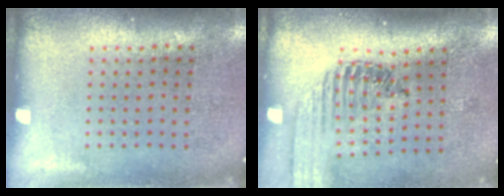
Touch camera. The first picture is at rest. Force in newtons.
{"total": 1.4, "press": 1.4, "slide": 0.2}